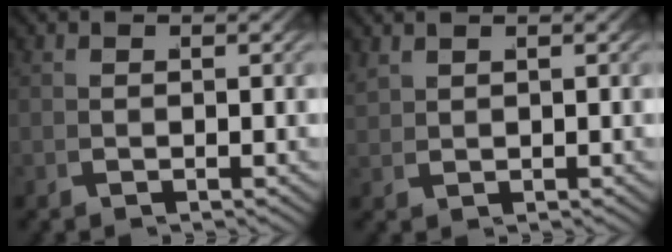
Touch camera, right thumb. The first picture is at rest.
{"total": 1.4, "force": [1.3, -0.1, 0.4], "torque": [-0.003, 0.010, 0.031]}